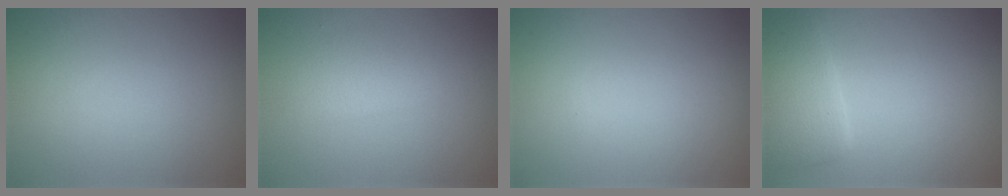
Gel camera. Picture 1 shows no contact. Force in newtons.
{"total": 2.0, "press": 2.0, "slide": 0.1}
{"total": 0.0}
{"total": 2.8, "press": 2.8, "slide": 0.2}